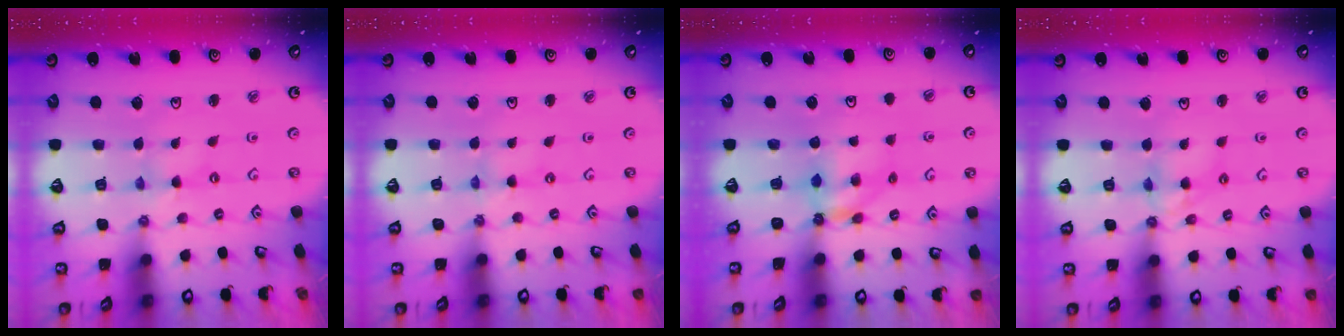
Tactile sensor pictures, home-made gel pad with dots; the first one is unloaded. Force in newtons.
{"total": 0.0}
{"total": 6.3, "press": 6.3, "slide": 0.6}
{"total": 7.1, "press": 7.0, "slide": 0.9}